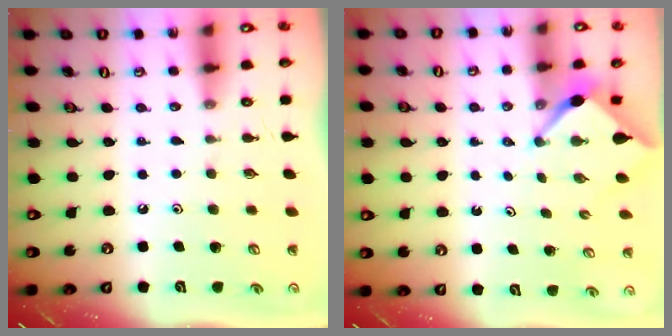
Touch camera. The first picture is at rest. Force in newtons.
{"total": 2.7, "press": 2.6, "slide": 0.3}